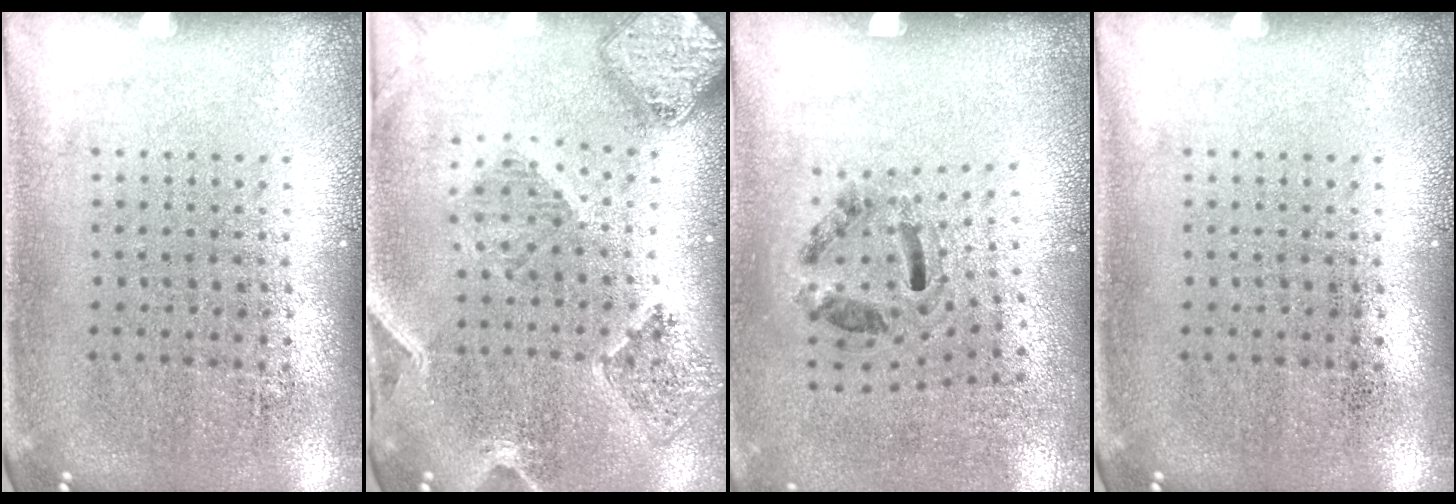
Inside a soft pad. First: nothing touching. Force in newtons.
{"total": 1.5, "press": 1.5, "slide": 0.3}
{"total": 1.3, "press": 0.7, "slide": 1.0}
{"total": 0.0}